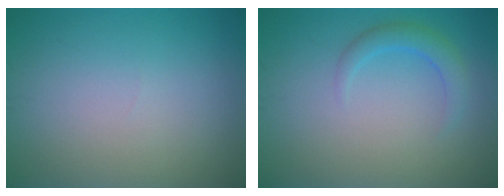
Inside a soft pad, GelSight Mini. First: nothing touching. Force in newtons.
{"total": 2.1, "press": 2.1, "slide": 0.3}